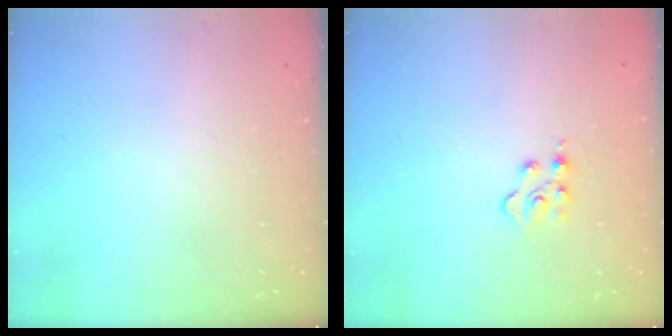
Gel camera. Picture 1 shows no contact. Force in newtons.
{"total": 3.9, "press": 3.8, "slide": 0.7}